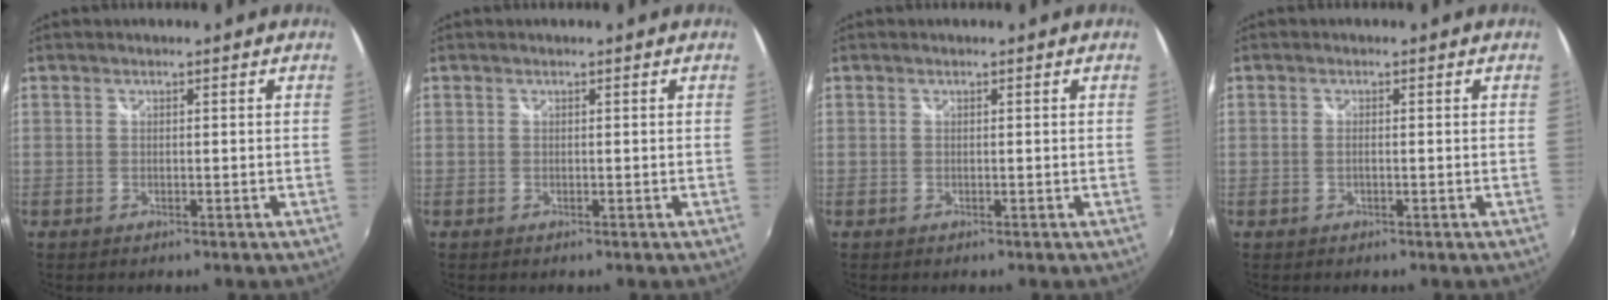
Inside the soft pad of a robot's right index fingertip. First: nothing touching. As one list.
[{"total": 0.0}, {"total": 0.0}, {"total": 0.9, "force": [-0.2, 0.1, 0.9], "torque": [-0.019, 0.001, -0.005]}]